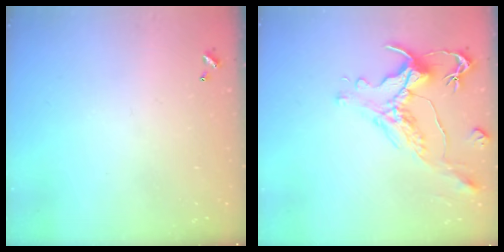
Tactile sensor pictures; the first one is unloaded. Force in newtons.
{"total": 1.6, "press": 0.9, "slide": 1.3}